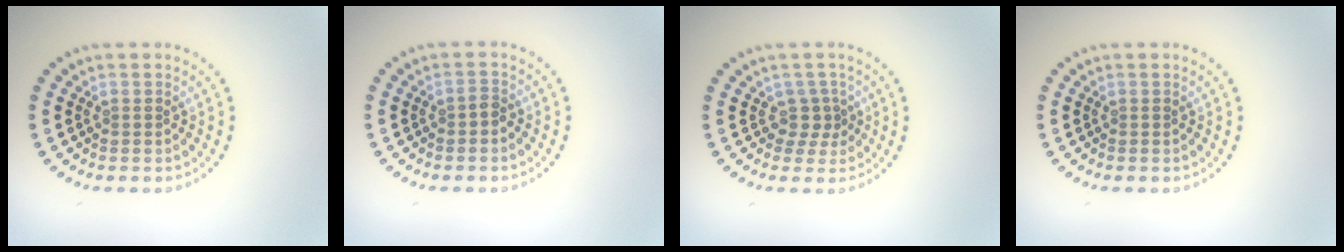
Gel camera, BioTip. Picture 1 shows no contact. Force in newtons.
{"total": 0.9, "press": 0.7, "slide": 0.5}
{"total": 1.8, "press": 1.1, "slide": 1.4}
{"total": 0.0}